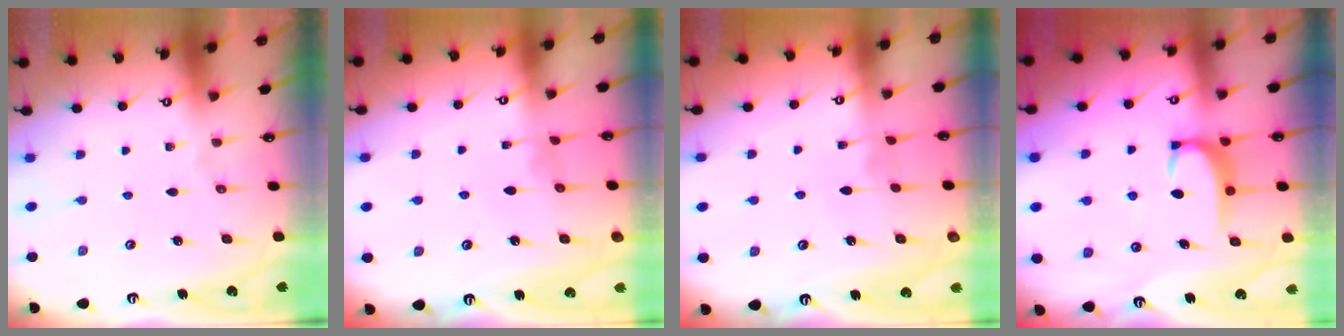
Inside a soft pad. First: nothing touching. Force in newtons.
{"total": 1.7, "press": 1.6, "slide": 0.3}
{"total": 2.7, "press": 2.6, "slide": 0.2}
{"total": 3.6, "press": 3.5, "slide": 0.4}